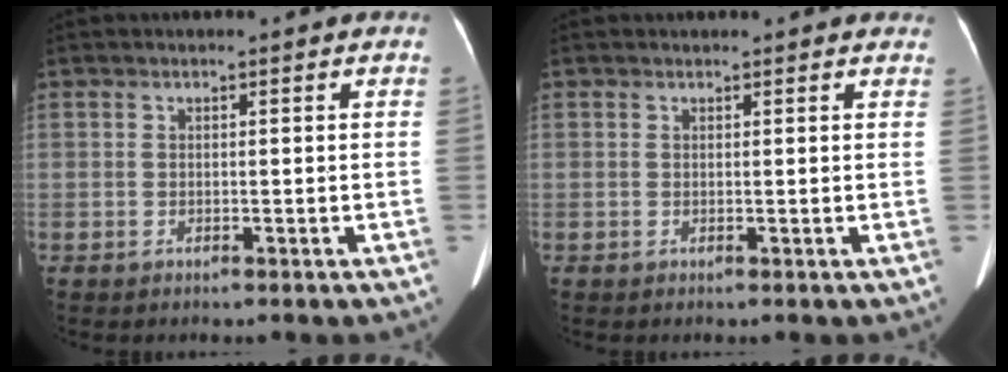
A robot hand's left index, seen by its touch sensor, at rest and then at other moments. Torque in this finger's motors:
{"motor_torque": [-0.03, 0.04, -0.15, -0.08]}